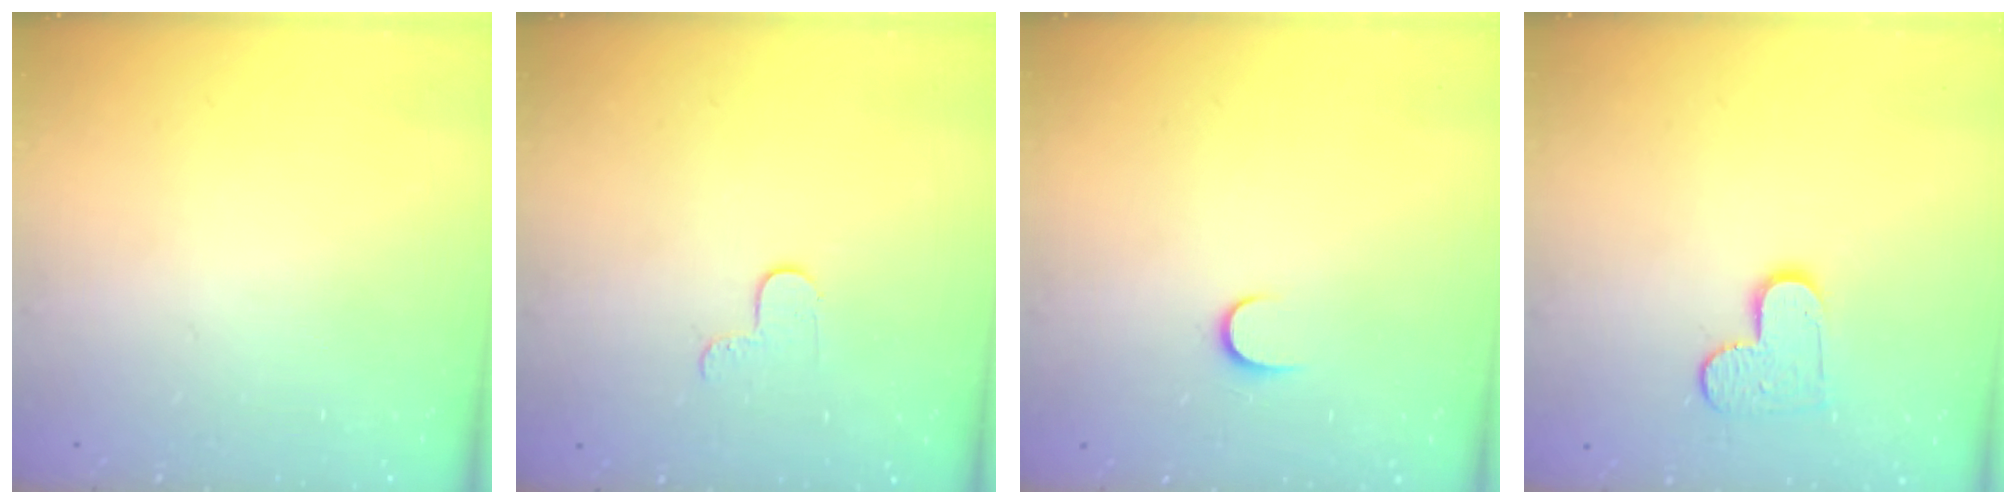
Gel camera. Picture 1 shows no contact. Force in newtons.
{"total": 4.7, "press": 4.6, "slide": 0.4}
{"total": 5.3, "press": 5.3, "slide": 0.5}
{"total": 9.2, "press": 9.2, "slide": 0.6}